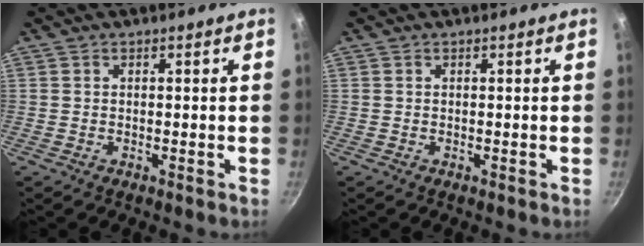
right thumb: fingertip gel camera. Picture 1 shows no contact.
{"total": 0.0}